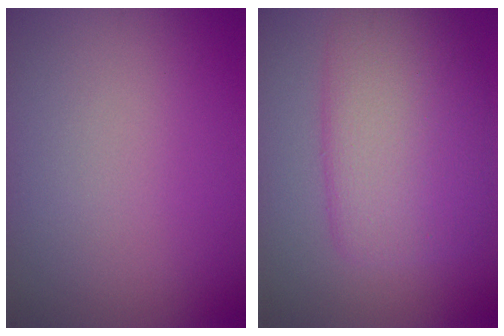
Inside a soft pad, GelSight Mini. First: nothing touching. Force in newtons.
{"total": 6.6, "press": 6.6, "slide": 0.4}